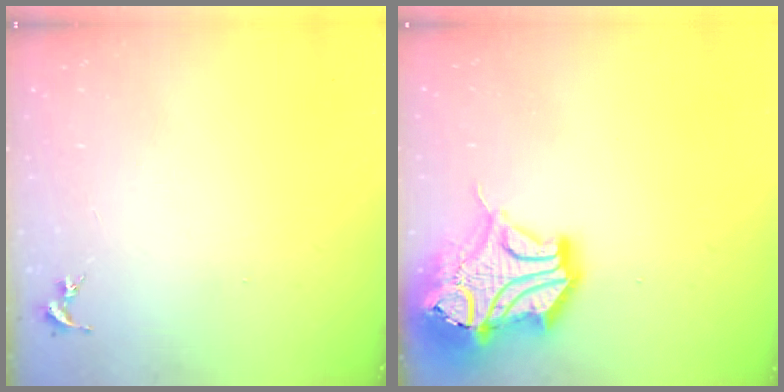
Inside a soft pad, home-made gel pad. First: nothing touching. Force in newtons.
{"total": 19.2, "press": 19.0, "slide": 3.0}